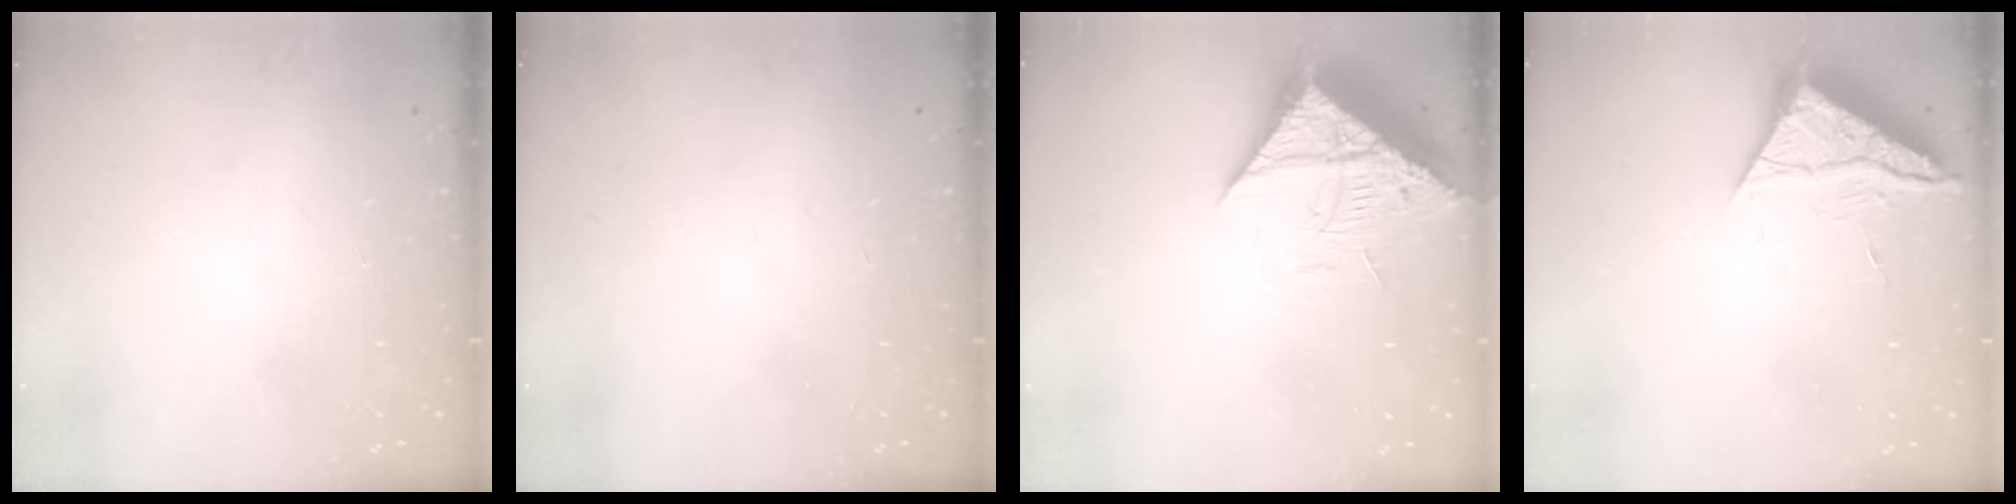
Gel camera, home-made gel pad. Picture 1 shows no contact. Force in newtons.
{"total": 0.0}
{"total": 11.8, "press": 11.7, "slide": 1.2}
{"total": 6.0, "press": 5.9, "slide": 0.4}